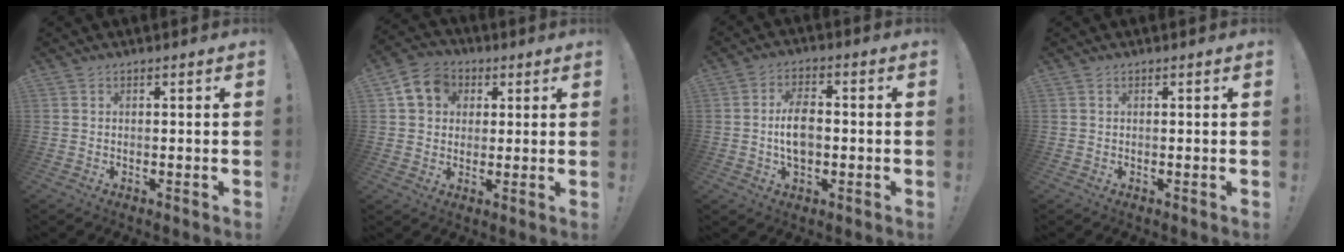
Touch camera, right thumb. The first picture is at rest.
{"total": 10.0, "force": [3.3, 8.5, 4.2], "torque": [-0.057, -0.001, 0.067]}
{"total": 8.4, "force": [-0.9, 5.1, 6.7], "torque": [-0.119, 0.006, -0.018]}
{"total": 0.0}